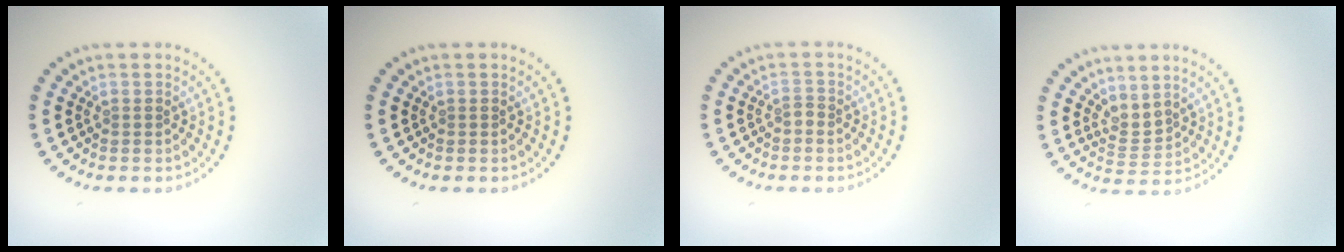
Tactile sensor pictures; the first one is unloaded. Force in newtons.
{"total": 0.0}
{"total": 0.9, "press": 0.6, "slide": 0.7}
{"total": 2.0, "press": 1.4, "slide": 1.4}